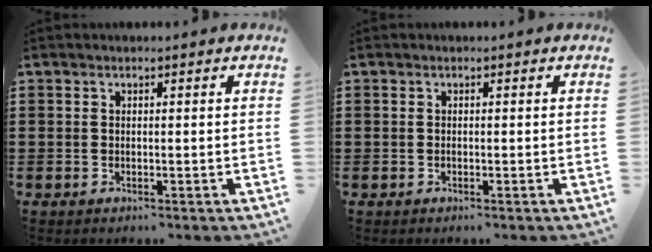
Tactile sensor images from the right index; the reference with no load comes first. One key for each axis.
{"total": 0.0}